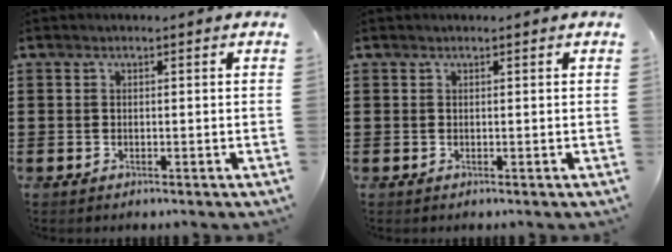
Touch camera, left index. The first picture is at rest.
{"total": 0.0}